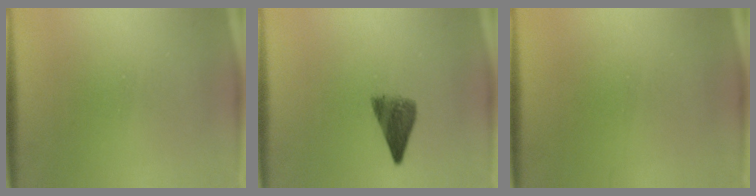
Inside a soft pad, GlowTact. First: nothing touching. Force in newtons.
{"total": 4.7}
{"total": 1.1}